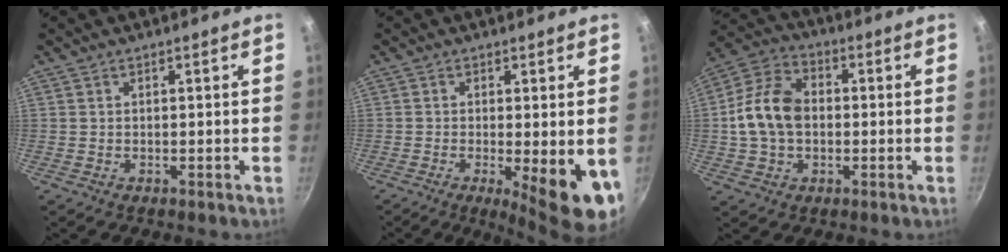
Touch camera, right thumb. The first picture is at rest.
{"total": 10.7, "force": [-2.5, 2.7, 10.0], "torque": [-0.120, -0.011, -0.025]}
{"total": 12.4, "force": [-0.1, 8.9, 8.7], "torque": [-0.144, 0.028, -0.017]}